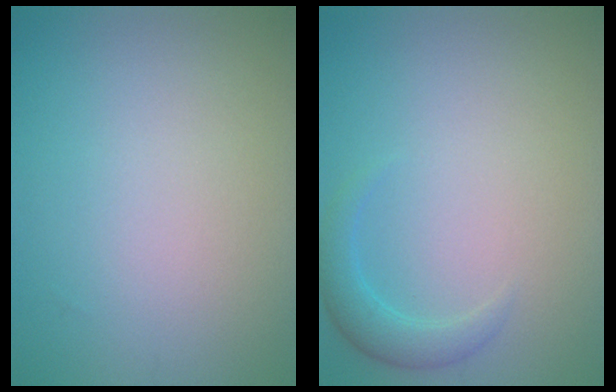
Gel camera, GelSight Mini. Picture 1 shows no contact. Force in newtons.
{"total": 2.1, "press": 2.1, "slide": 0.2}